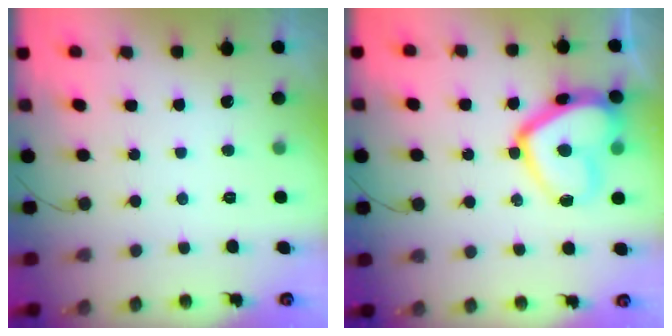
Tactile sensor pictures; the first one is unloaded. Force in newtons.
{"total": 16.1, "press": 16.1, "slide": 1.4}